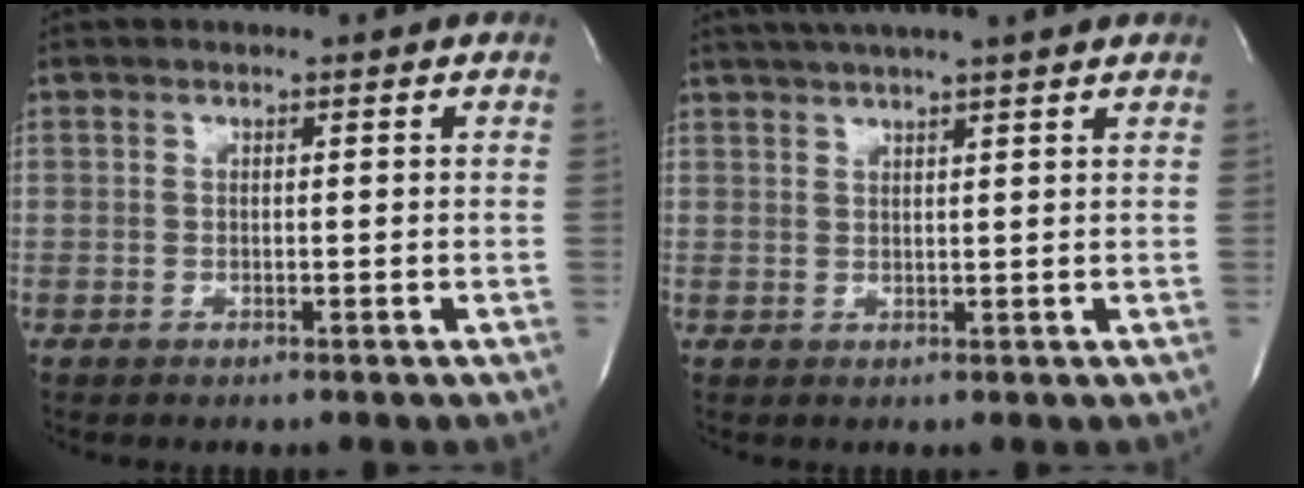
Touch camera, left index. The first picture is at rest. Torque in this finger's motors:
{"motor_torque": [0.00, -0.09, 0.65, 0.18]}